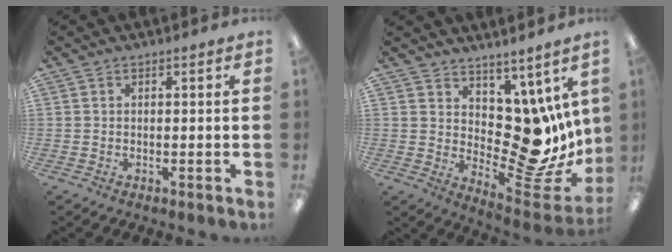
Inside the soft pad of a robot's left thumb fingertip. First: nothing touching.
{"total": 13.4, "force": [0.5, 8.6, 10.2], "torque": [-0.101, -0.034, 0.022]}